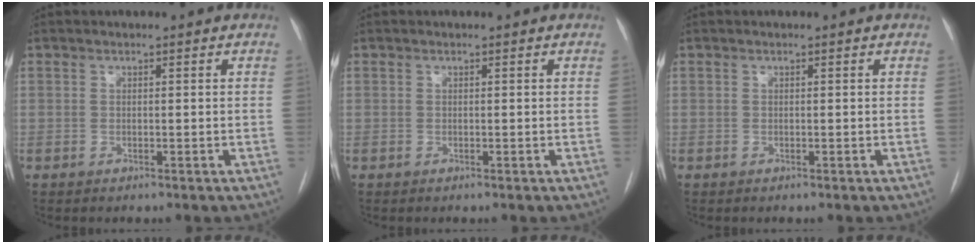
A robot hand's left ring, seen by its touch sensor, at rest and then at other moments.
{"total": 0.0}
{"total": 0.0}